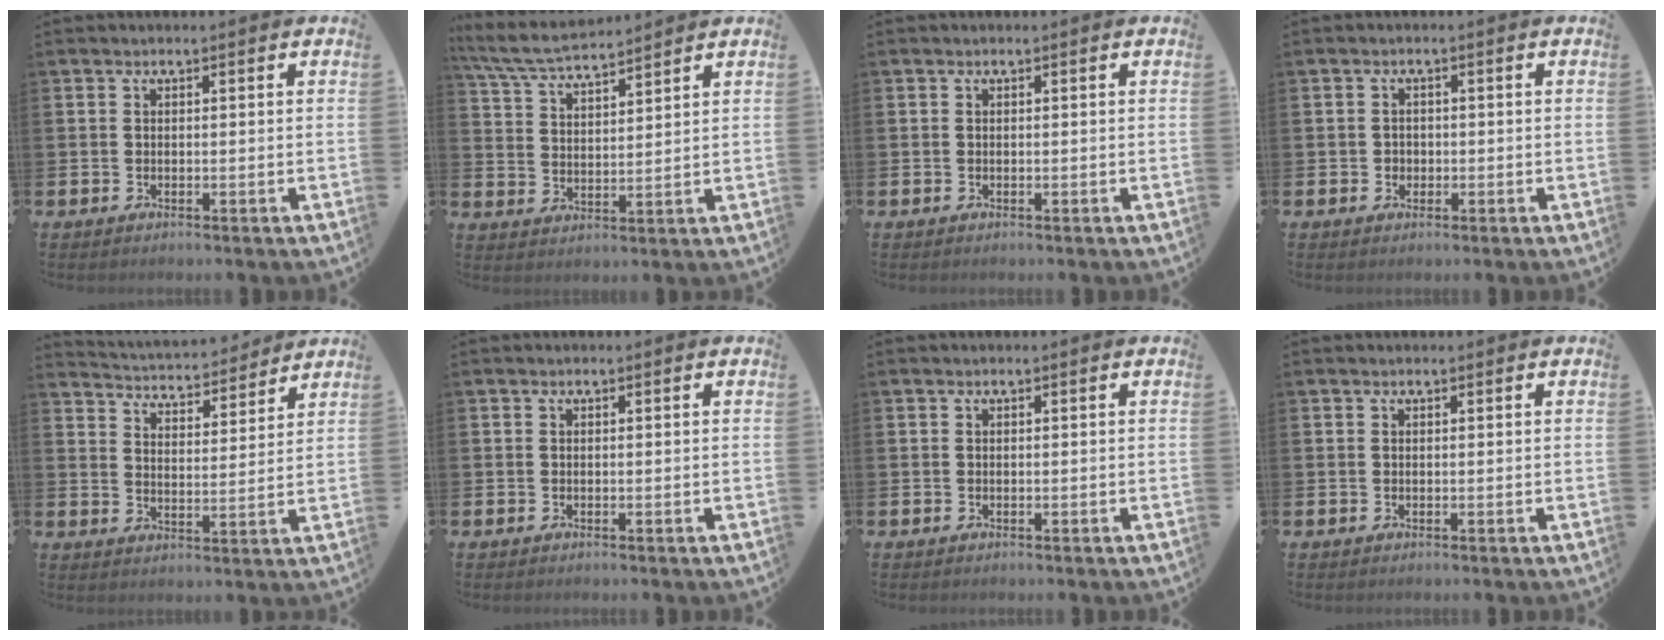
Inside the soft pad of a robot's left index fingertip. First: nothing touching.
{"total": 6.0, "force": [5.7, 0.6, 1.6], "torque": [-0.059, -0.025, 0.103]}
{"total": 0.0}
{"total": 1.3, "force": [-0.1, 1.3, 0.3], "torque": [-0.008, 0.008, -0.004]}
{"total": 4.3, "force": [4.3, 0.7, 0.0], "torque": [-0.024, -0.036, 0.070]}
{"total": 0.0}
{"total": 0.0}
{"total": 0.0}